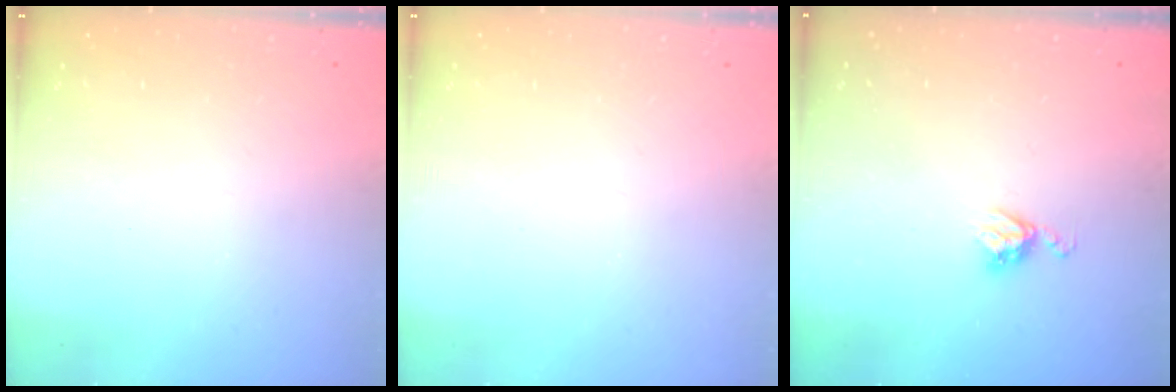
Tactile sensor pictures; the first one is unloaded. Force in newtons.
{"total": 0.0}
{"total": 5.6, "press": 5.6, "slide": 0.5}